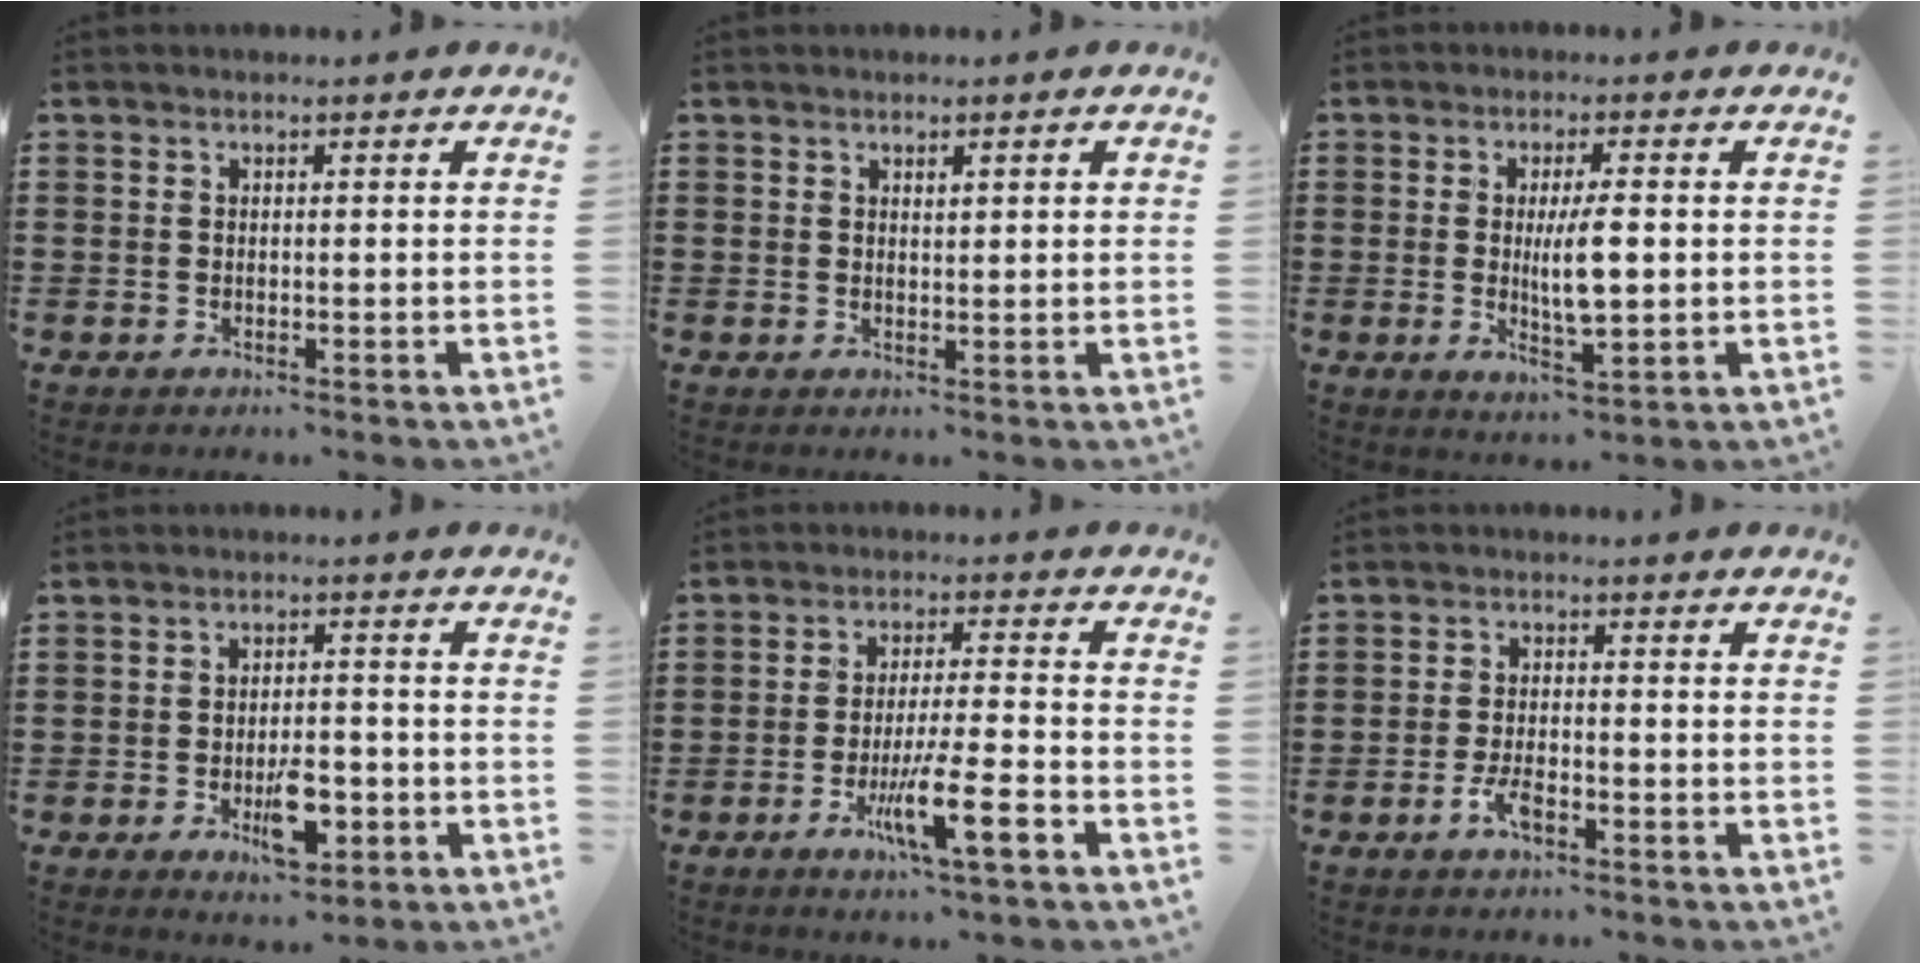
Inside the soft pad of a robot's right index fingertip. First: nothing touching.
{"total": 0.8, "force": [0.5, 0.2, 0.6], "torque": [-0.012, 0.001, 0.010]}
{"total": 6.8, "force": [-0.1, 1.8, 6.6], "torque": [-0.122, -0.007, -0.007]}
{"total": 6.9, "force": [-2.5, 3.0, 5.7], "torque": [-0.085, 0.003, -0.040]}
{"total": 8.9, "force": [-4.1, 0.9, 7.8], "torque": [-0.144, -0.008, -0.075]}
{"total": 4.1, "force": [-2.2, 1.5, 3.1], "torque": [-0.072, 0.001, -0.047]}